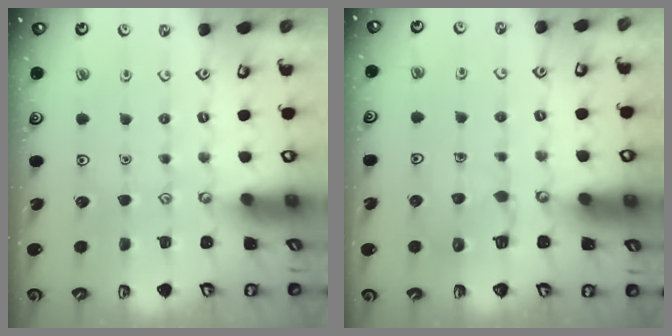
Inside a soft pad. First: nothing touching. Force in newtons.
{"total": 4.6, "press": 4.6, "slide": 0.3}